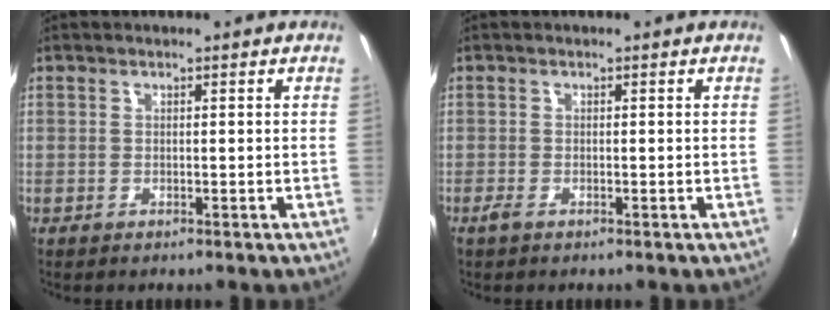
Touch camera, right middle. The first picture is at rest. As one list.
[{"total": 1.3, "force": [-0.9, 0.4, 0.8], "torque": [-0.018, -0.005, -0.018]}]